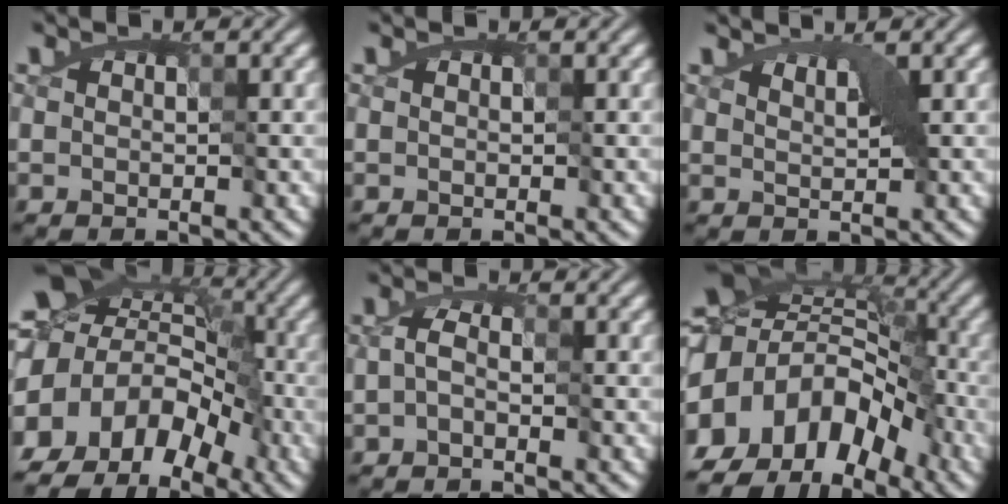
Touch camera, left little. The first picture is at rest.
{"total": 0.0}
{"total": 1.8, "force": [1.2, 0.7, 1.2], "torque": [-0.023, 0.007, 0.017]}
{"total": 12.6, "force": [-5.1, 9.3, 6.8], "torque": [-0.108, -0.019, -0.076]}
{"total": 1.9, "force": [-1.4, 0.8, 1.0], "torque": [-0.018, -0.005, -0.017]}
{"total": 14.9, "force": [-7.3, 10.0, 8.3], "torque": [-0.161, -0.010, -0.114]}